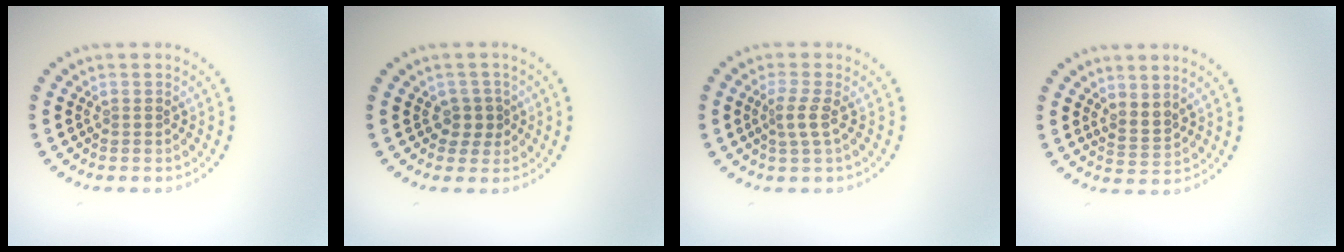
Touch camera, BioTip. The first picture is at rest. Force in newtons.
{"total": 1.7, "press": 1.5, "slide": 0.9}
{"total": 1.7, "press": 1.3, "slide": 1.1}
{"total": 2.0, "press": 1.4, "slide": 1.4}